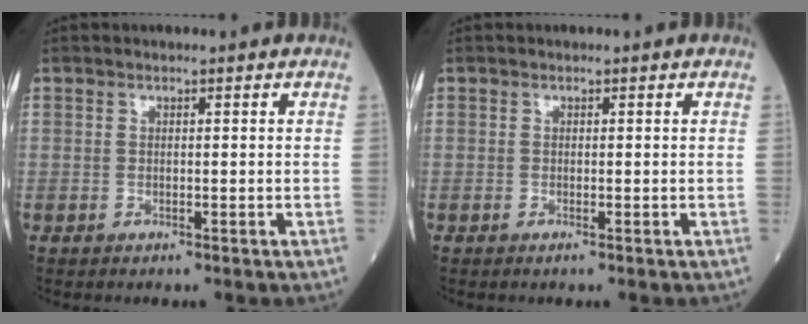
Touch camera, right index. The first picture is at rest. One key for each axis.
{"total": 1.3, "fx": -0.3, "fy": 0.2, "fz": 1.3, "tx": -0.022, "ty": -0.006, "tz": -0.003}